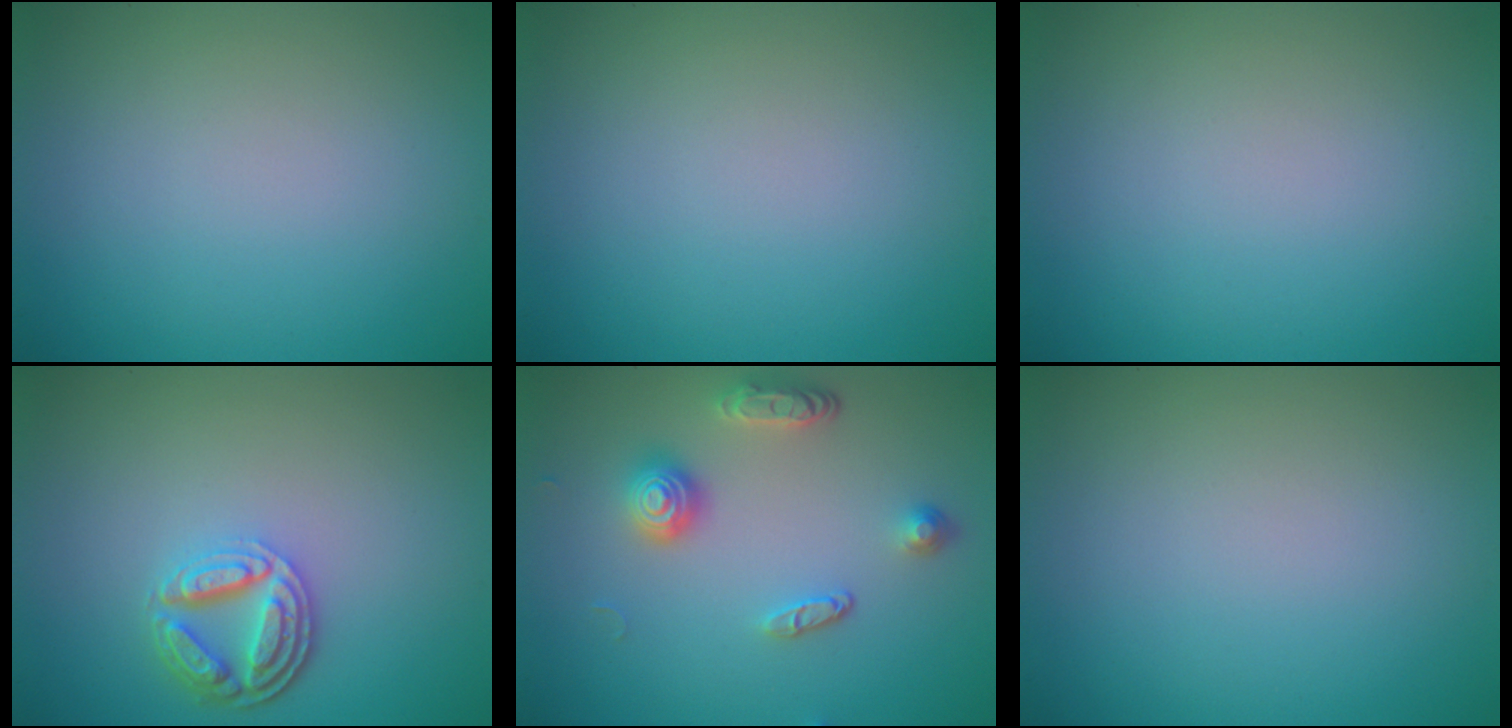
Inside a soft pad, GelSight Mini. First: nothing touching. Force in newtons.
{"total": 0.0}
{"total": 0.0}
{"total": 4.0, "press": 3.2, "slide": 2.5}
{"total": 3.5, "press": 2.9, "slide": 1.9}
{"total": 0.0}